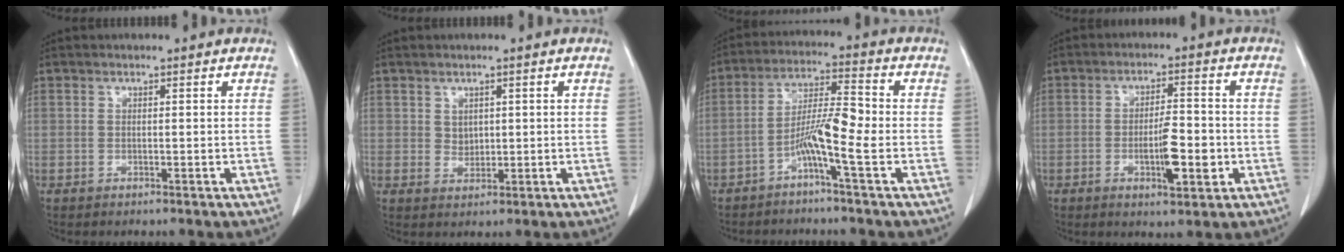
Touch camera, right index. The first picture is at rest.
{"total": 1.8, "force": [0.6, 1.4, 0.9], "torque": [-0.013, -0.002, 0.016]}
{"total": 7.0, "force": [-2.8, -0.3, 6.4], "torque": [-0.123, 0.011, -0.058]}
{"total": 7.1, "force": [-1.9, 1.7, 6.6], "torque": [-0.111, -0.002, -0.029]}